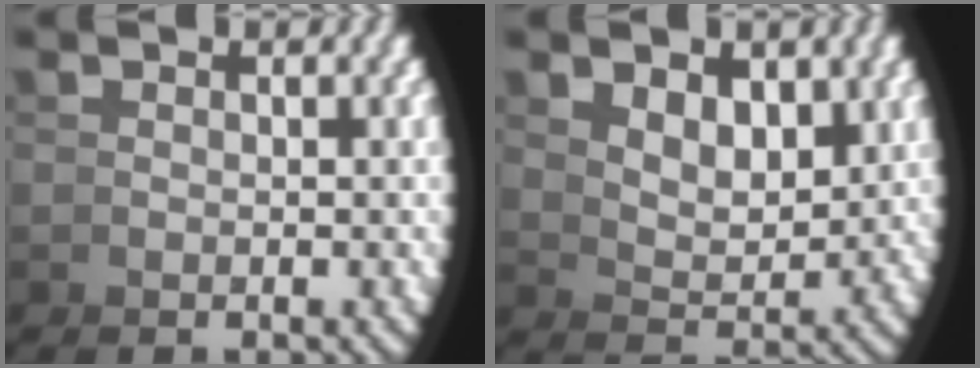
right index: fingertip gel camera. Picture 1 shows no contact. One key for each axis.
{"total": 3.1, "fx": 2.2, "fy": 0.8, "fz": 2.0, "tx": -0.025, "ty": -0.009, "tz": 0.052}